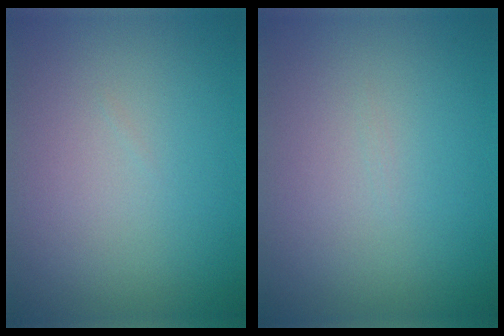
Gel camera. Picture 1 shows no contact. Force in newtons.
{"total": 0.0}